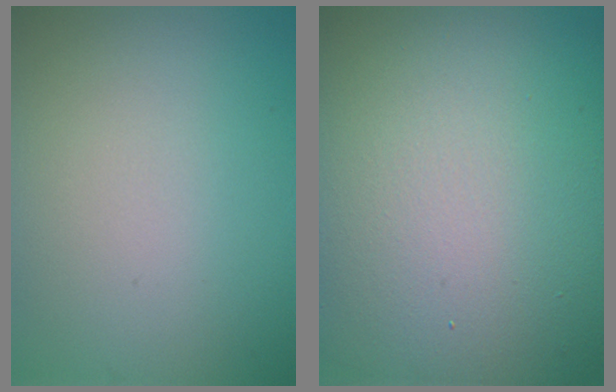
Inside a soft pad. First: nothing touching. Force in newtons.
{"total": 20.0, "press": 19.9, "slide": 1.3}